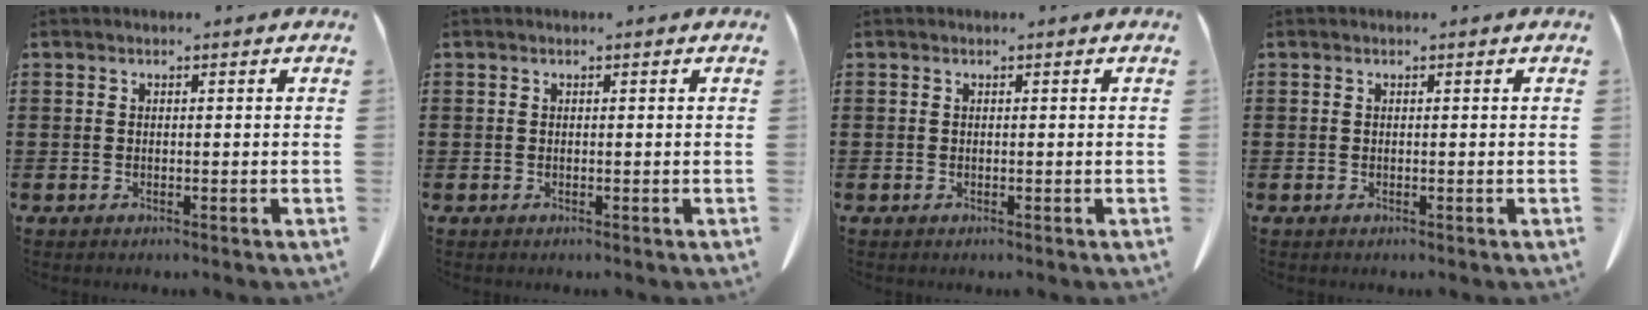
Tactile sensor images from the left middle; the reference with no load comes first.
{"total": 0.0}
{"total": 0.0}
{"total": 0.0}